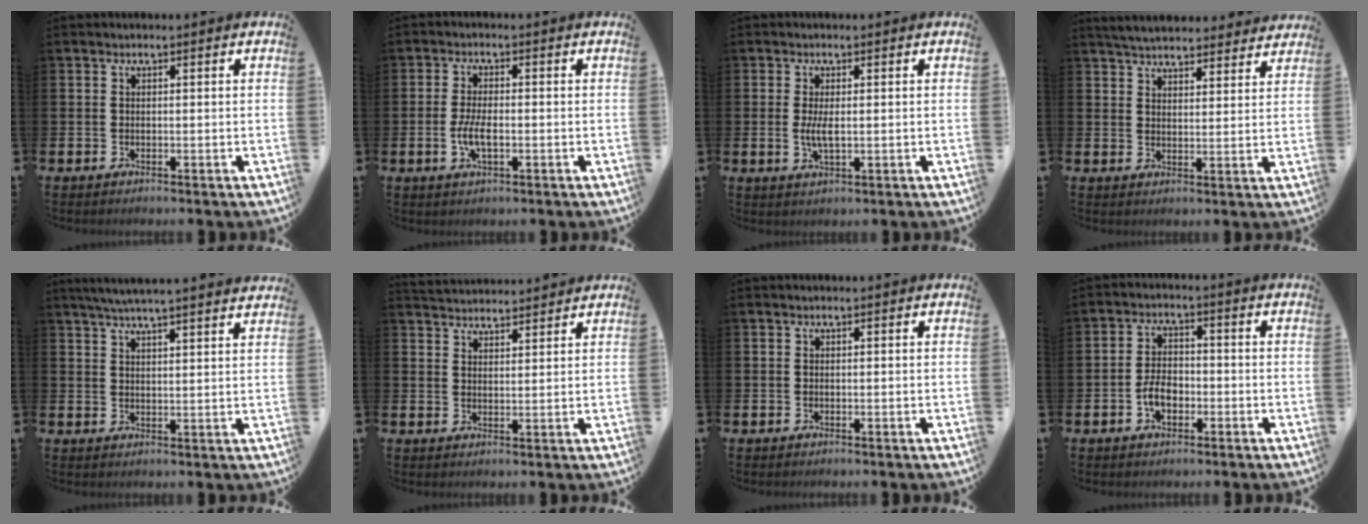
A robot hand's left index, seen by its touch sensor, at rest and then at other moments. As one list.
[{"total": 3.9, "force": [-0.8, 1.6, 3.5], "torque": [-0.062, -0.001, -0.018]}, {"total": 3.0, "force": [0.2, 1.1, 2.8], "torque": [-0.040, -0.003, -0.001]}, {"total": 5.0, "force": [4.9, 1.0, 0.5], "torque": [-0.022, -0.028, 0.086]}, {"total": 5.1, "force": [4.9, -0.6, 1.5], "torque": [-0.044, -0.018, 0.088]}, {"total": 3.5, "force": [3.5, 0.5, -0.1], "torque": [-0.002, -0.020, 0.063]}, {"total": 0.0}, {"total": 4.0, "force": [-1.5, 2.4, 2.8], "torque": [-0.044, 0.004, -0.030]}]